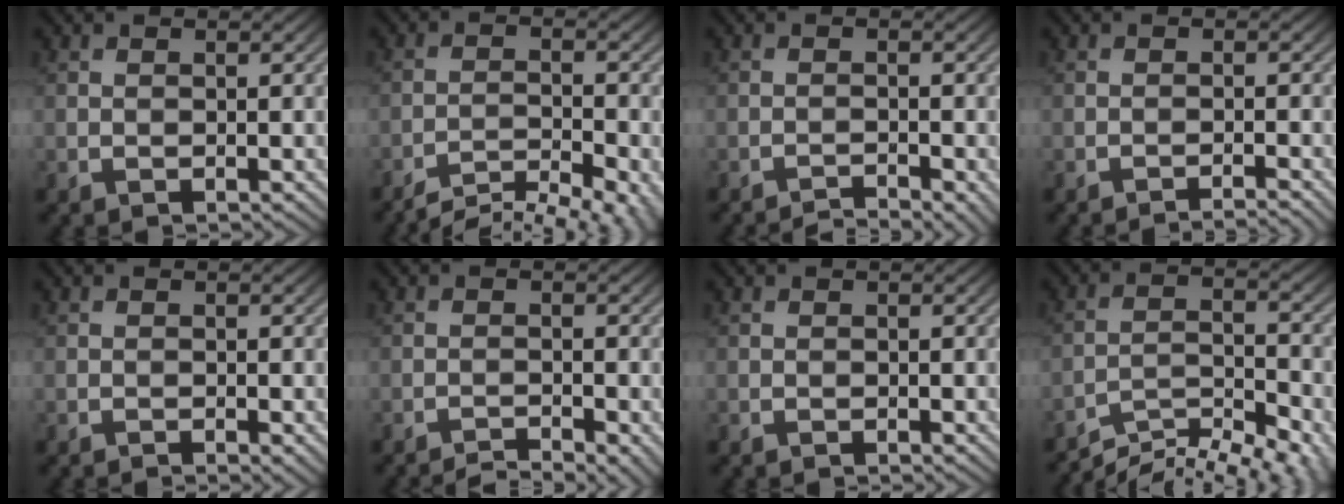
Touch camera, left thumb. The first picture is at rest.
{"total": 8.9, "force": [-7.6, 2.1, 4.2], "torque": [-0.073, -0.007, -0.106]}
{"total": 3.4, "force": [-2.8, 0.4, 1.9], "torque": [-0.029, 0.007, -0.051]}
{"total": 2.0, "force": [-1.7, 0.1, 1.1], "torque": [-0.010, 0.004, -0.035]}
{"total": 0.9, "force": [-0.6, 0.1, 0.7], "torque": [-0.011, -0.001, -0.011]}
{"total": 3.8, "force": [-3.0, 0.5, 2.2], "torque": [-0.036, 0.006, -0.055]}
{"total": 0.0}
{"total": 9.3, "force": [-7.8, 2.3, 4.5], "torque": [-0.076, -0.002, -0.125]}